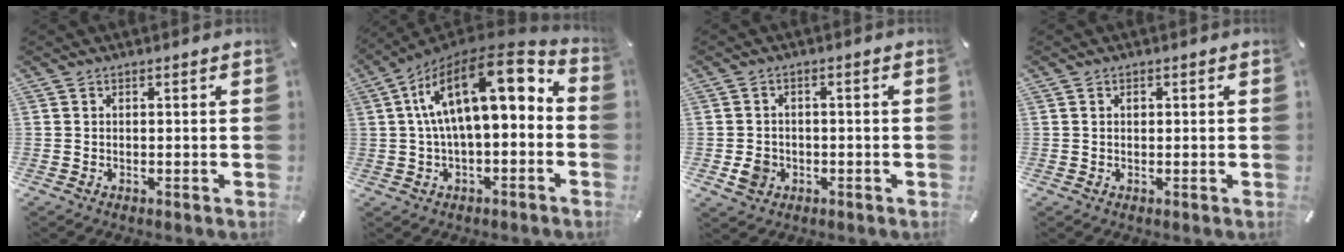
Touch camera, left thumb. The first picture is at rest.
{"total": 18.7, "force": [4.7, 8.4, 16.0], "torque": [-0.280, -0.026, 0.070]}
{"total": 4.4, "force": [-1.2, 3.9, 1.7], "torque": [-0.034, -0.001, -0.025]}
{"total": 1.1, "force": [0.3, 0.7, 0.7], "torque": [-0.016, 0.002, 0.005]}